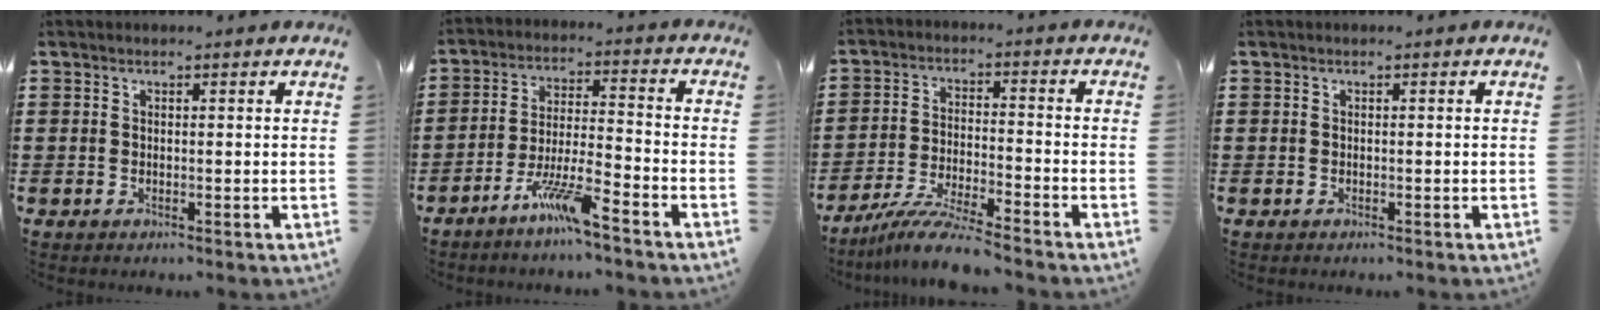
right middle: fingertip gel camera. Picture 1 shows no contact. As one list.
[{"total": 7.6, "force": [-5.6, 0.4, 5.1], "torque": [-0.108, -0.007, -0.108]}, {"total": 7.5, "force": [-6.8, 0.0, 3.3], "torque": [-0.065, -0.008, -0.128]}, {"total": 0.0}]